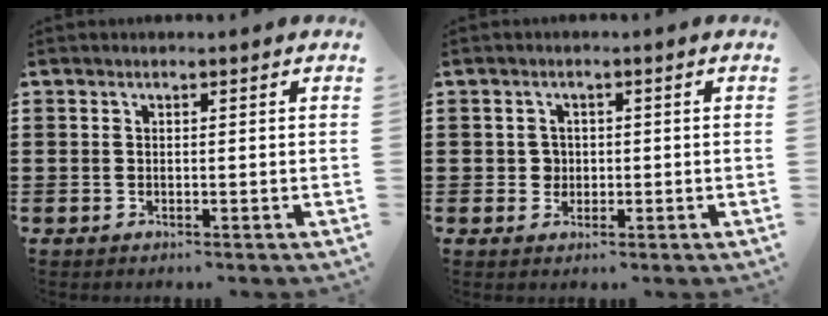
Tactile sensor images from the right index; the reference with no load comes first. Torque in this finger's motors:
{"motor_torque": [-0.47, 0.50, -0.01, 0.01]}